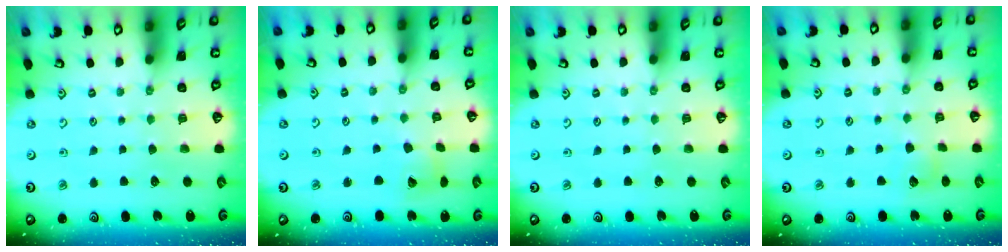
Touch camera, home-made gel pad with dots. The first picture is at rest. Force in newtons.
{"total": 7.1, "press": 7.0, "slide": 0.9}
{"total": 0.0}
{"total": 4.6, "press": 4.5, "slide": 0.6}